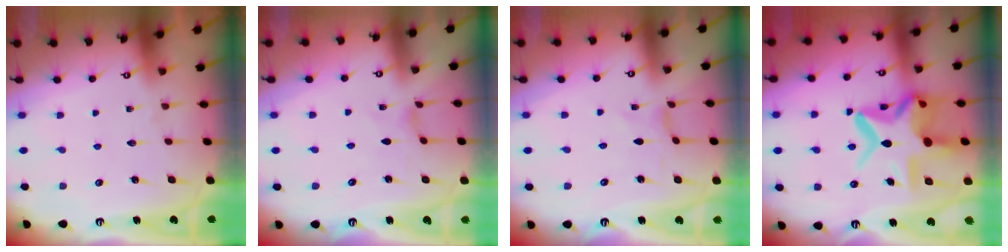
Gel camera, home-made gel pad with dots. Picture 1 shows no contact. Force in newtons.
{"total": 1.3, "press": 1.3, "slide": 0.2}
{"total": 0.0}
{"total": 16.9, "press": 16.9, "slide": 1.3}